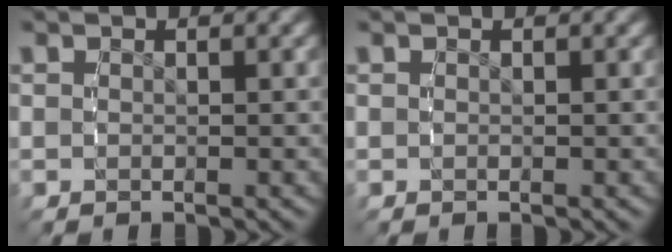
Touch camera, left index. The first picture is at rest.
{"total": 0.0}